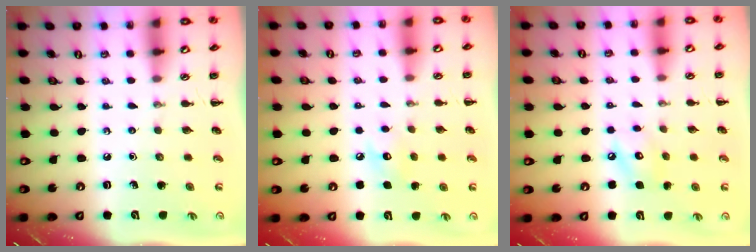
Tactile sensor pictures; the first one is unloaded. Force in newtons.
{"total": 5.9, "press": 5.8, "slide": 1.3}
{"total": 7.7, "press": 7.7, "slide": 0.8}